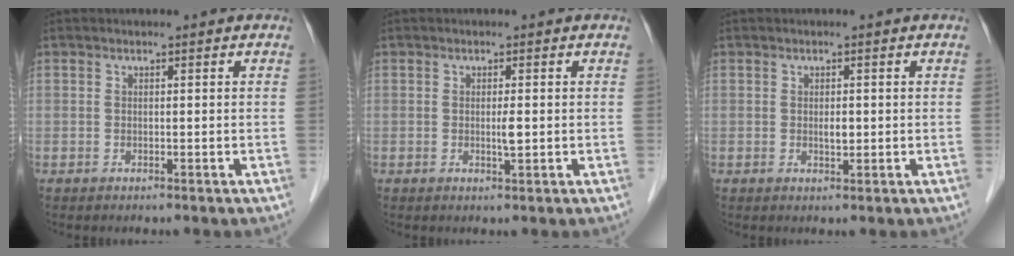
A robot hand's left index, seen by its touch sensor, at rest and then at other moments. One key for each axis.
{"total": 1.5, "fx": -0.1, "fy": 0.2, "fz": 1.5, "tx": -0.028, "ty": -0.001, "tz": 0.000}
{"total": 1.3, "fx": 0.0, "fy": 0.6, "fz": 1.2, "tx": -0.021, "ty": -0.001, "tz": 0.002}